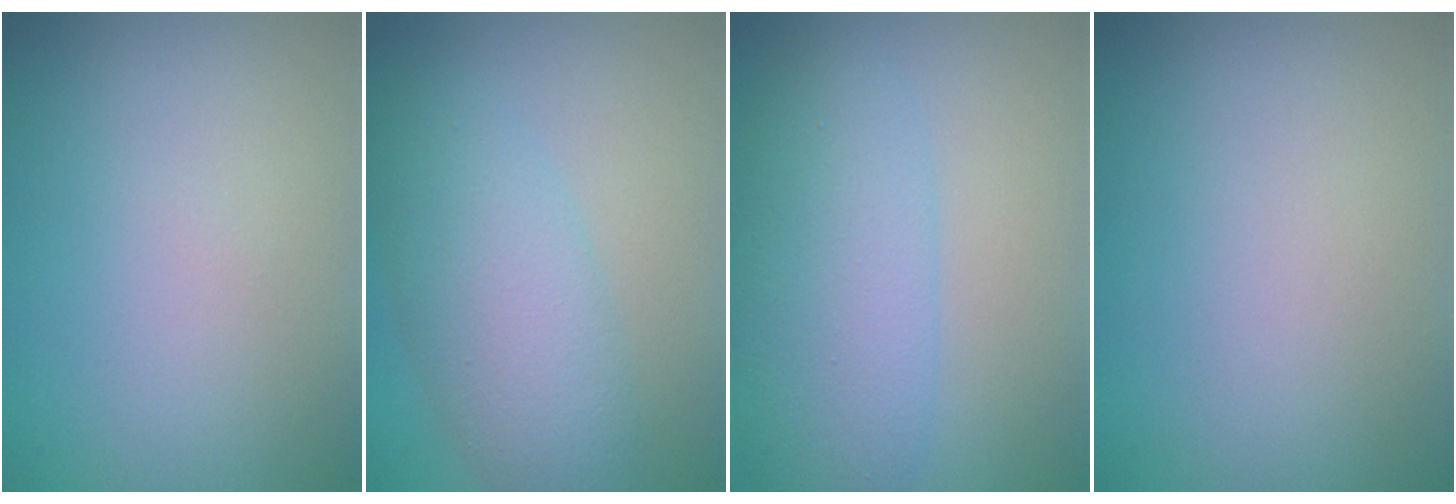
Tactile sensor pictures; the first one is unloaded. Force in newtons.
{"total": 4.9, "press": 4.9, "slide": 0.1}
{"total": 5.7, "press": 5.6, "slide": 0.4}
{"total": 0.0}